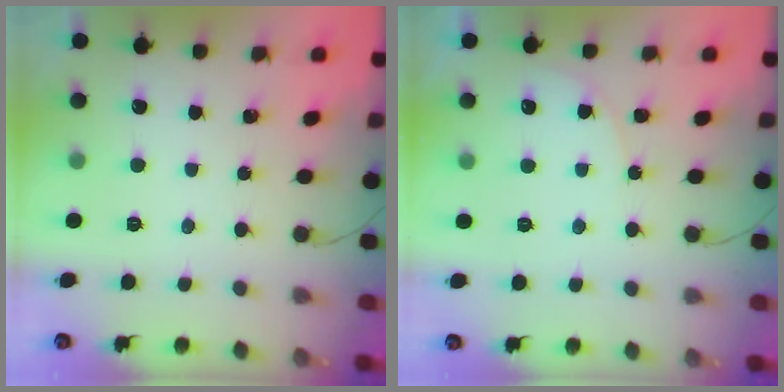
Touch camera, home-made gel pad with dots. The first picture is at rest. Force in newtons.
{"total": 4.2, "press": 4.2, "slide": 0.5}